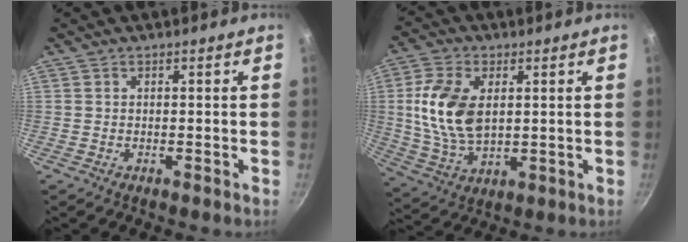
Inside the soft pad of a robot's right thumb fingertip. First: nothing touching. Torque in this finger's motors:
{"motor_torque": [-0.84, 1.12, 1.38, 0.26, 0.18]}